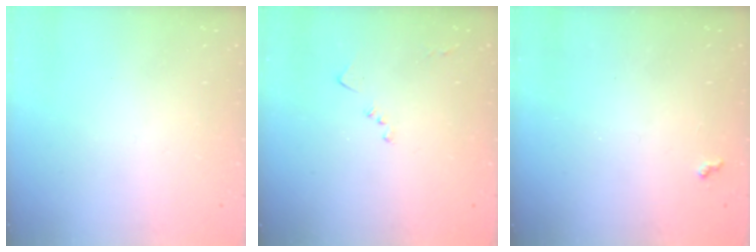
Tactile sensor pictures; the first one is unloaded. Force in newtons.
{"total": 7.5, "press": 7.4, "slide": 1.0}
{"total": 4.6, "press": 4.6, "slide": 0.7}